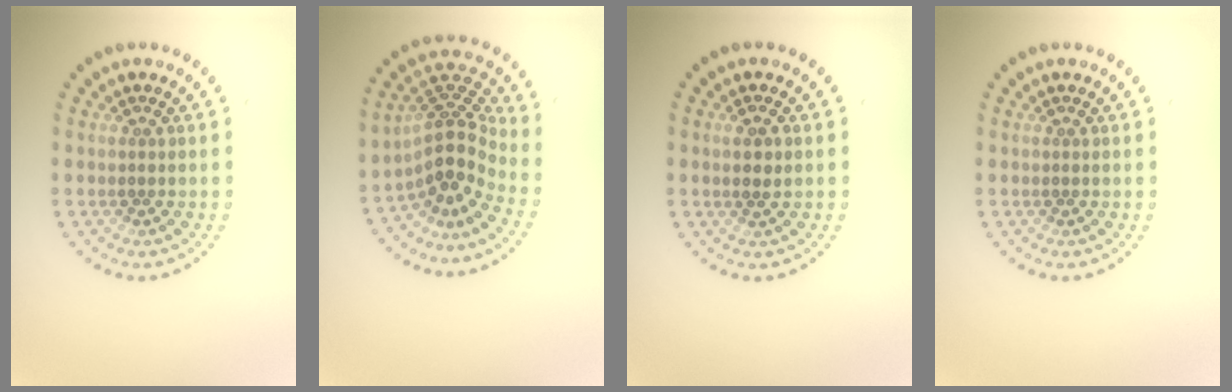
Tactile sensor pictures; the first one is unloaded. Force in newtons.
{"total": 4.3, "press": 3.0, "slide": 3.1}
{"total": 1.1, "press": 1.0, "slide": 0.4}
{"total": 0.0}